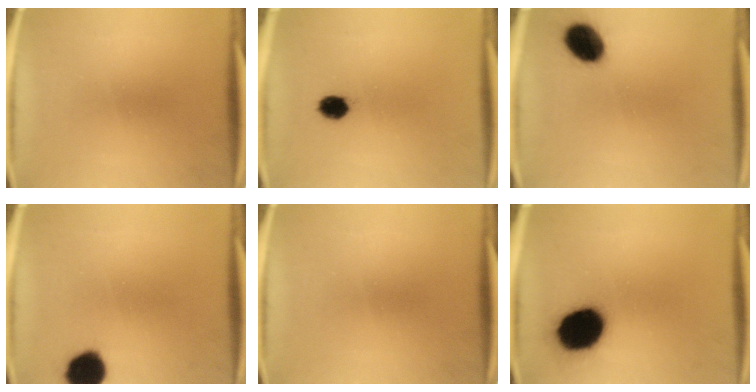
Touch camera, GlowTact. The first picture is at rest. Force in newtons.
{"total": 4.0}
{"total": 9.3}
{"total": 9.9}
{"total": 0.0}
{"total": 17.3}